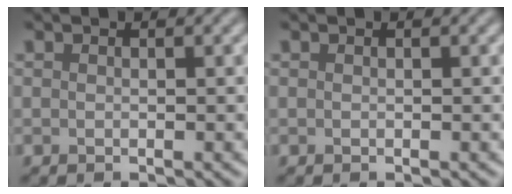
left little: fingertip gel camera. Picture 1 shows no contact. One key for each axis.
{"total": 0.0}